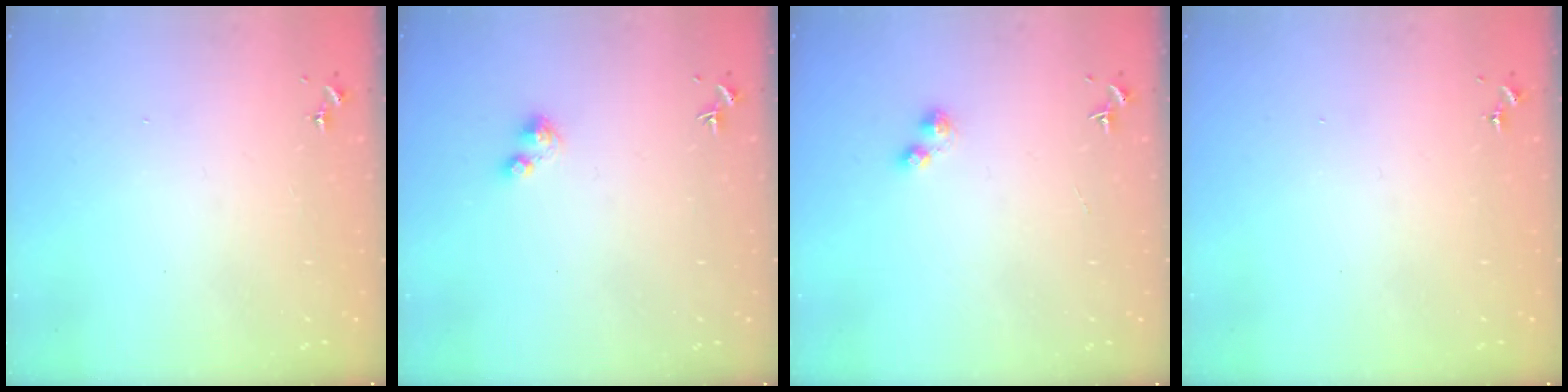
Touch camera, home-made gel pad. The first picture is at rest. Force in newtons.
{"total": 2.6, "press": 2.6, "slide": 0.3}
{"total": 1.6, "press": 1.6, "slide": 0.2}
{"total": 0.0}